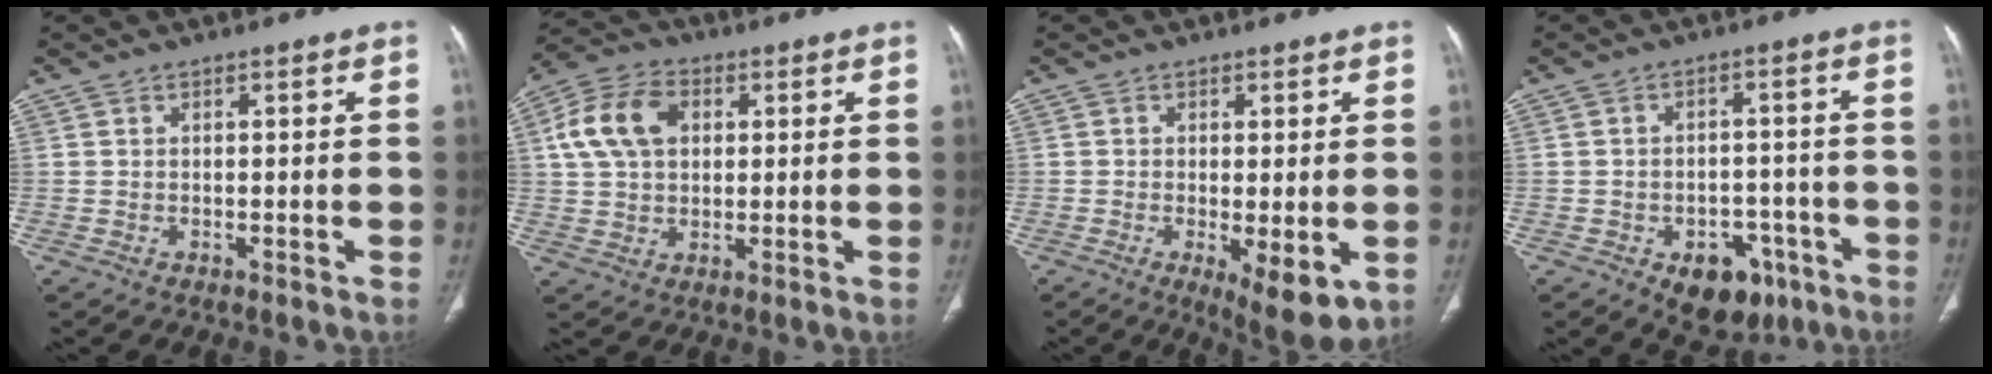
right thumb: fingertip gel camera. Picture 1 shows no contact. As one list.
[{"total": 11.5, "force": [2.8, 8.0, 7.7], "torque": [-0.138, 0.015, 0.046]}, {"total": 8.1, "force": [-2.1, 2.8, 7.3], "torque": [-0.109, -0.023, -0.027]}, {"total": 10.1, "force": [-5.1, 6.6, 5.6], "torque": [-0.041, 0.031, -0.061]}]